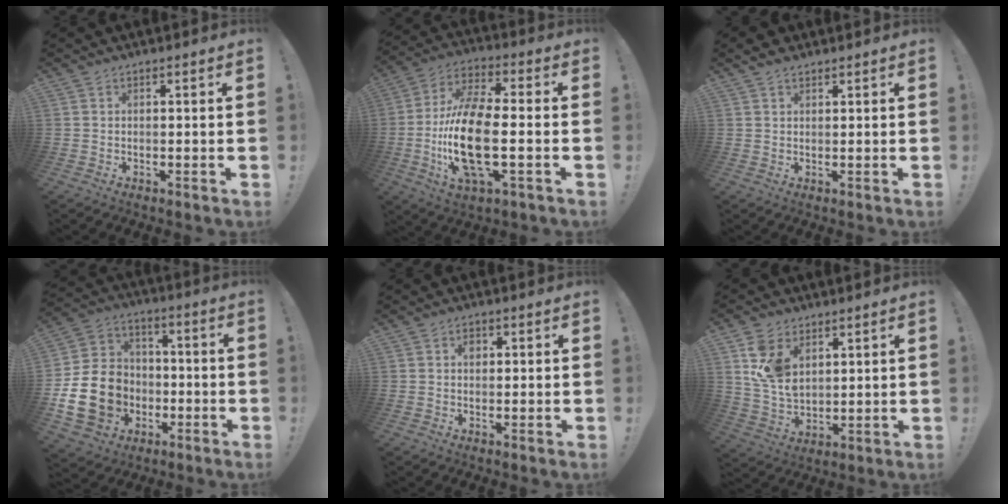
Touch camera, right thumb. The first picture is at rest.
{"total": 19.3, "force": [-3.4, 7.8, 17.3], "torque": [-0.365, -0.003, -0.058]}
{"total": 2.2, "force": [1.8, 0.8, 1.0], "torque": [-0.005, -0.011, 0.031]}
{"total": 19.1, "force": [-5.0, 15.6, 9.8], "torque": [-0.180, 0.034, -0.071]}
{"total": 1.7, "force": [0.4, 1.2, 1.0], "torque": [-0.008, 0.000, 0.004]}
{"total": 10.9, "force": [5.5, 7.1, 6.2], "torque": [-0.123, -0.019, 0.110]}